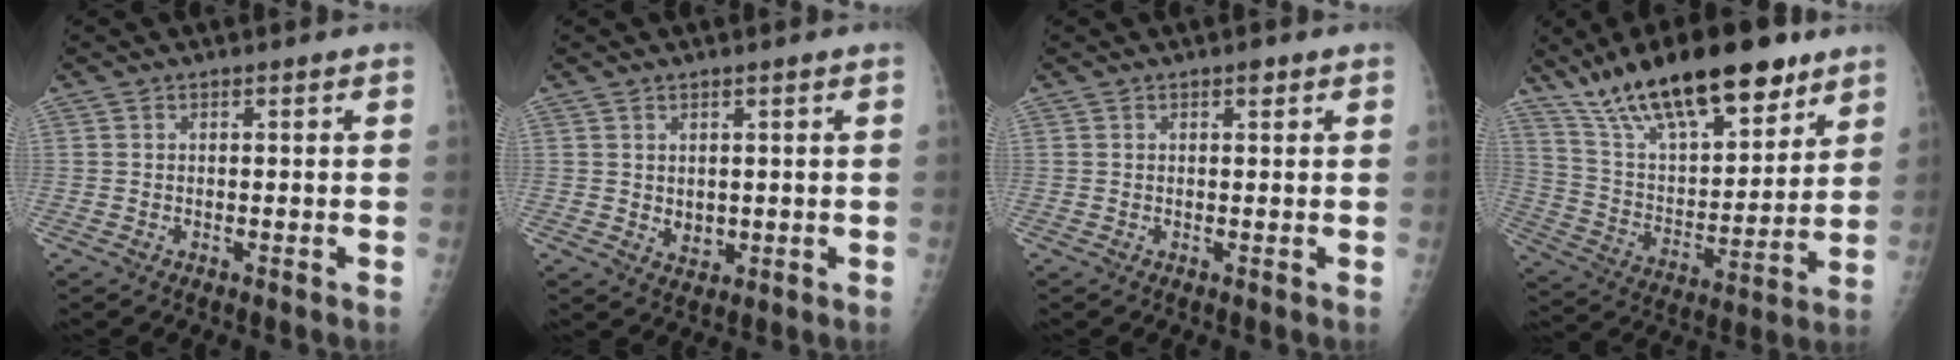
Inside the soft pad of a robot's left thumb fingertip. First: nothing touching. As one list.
[{"total": 3.3, "force": [0.8, 2.4, 2.2], "torque": [-0.025, -0.013, 0.024]}, {"total": 1.0, "force": [0.6, 0.4, 0.7], "torque": [-0.006, -0.001, 0.007]}, {"total": 24.2, "force": [16.5, 8.9, 15.3], "torque": [-0.219, -0.053, 0.284]}]